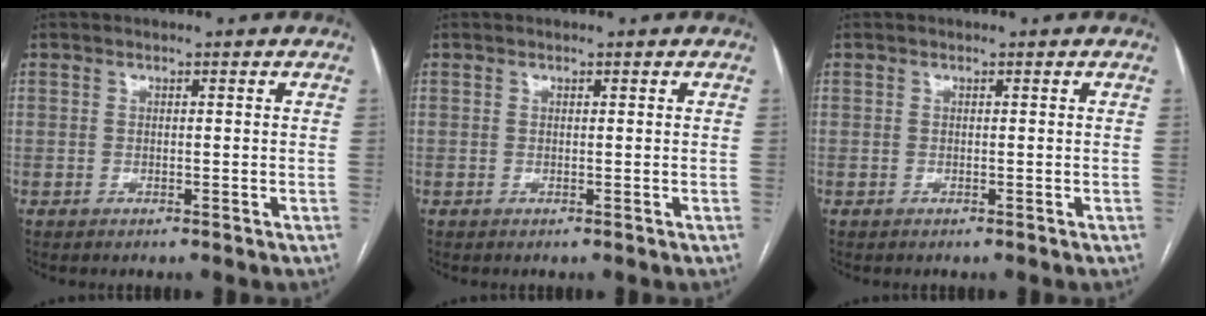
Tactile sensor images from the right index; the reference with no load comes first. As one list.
[{"total": 0.0}, {"total": 0.0}]